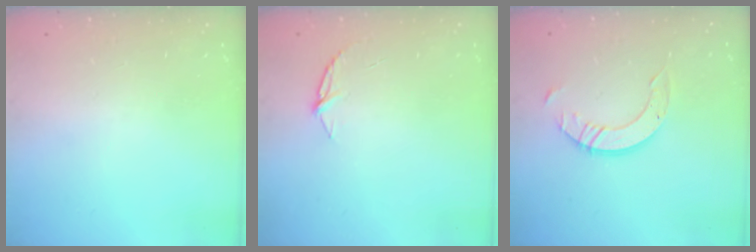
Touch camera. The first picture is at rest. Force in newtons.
{"total": 4.8, "press": 4.8, "slide": 0.5}
{"total": 8.1, "press": 8.1, "slide": 0.7}